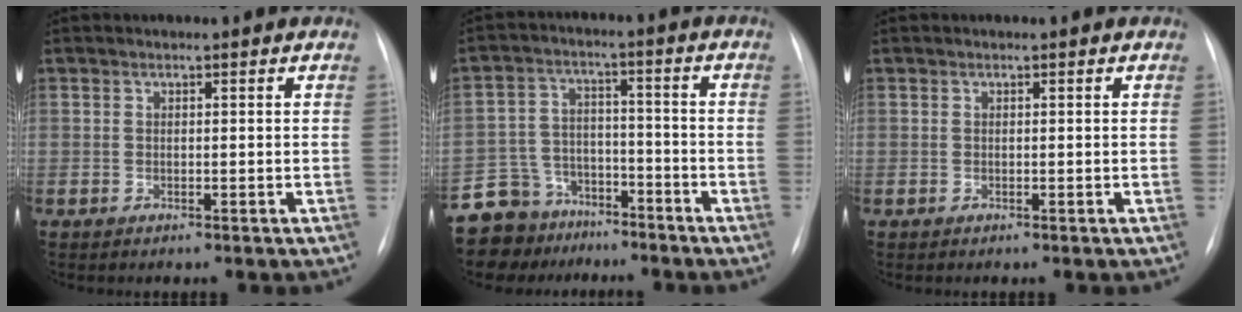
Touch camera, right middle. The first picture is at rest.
{"total": 10.9, "force": [-8.6, 6.6, 0.0], "torque": [-0.017, 0.048, -0.147]}
{"total": 0.0}